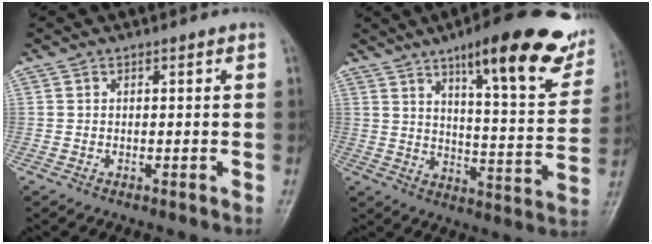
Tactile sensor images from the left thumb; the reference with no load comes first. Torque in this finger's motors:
{"motor_torque": [1.10, 1.08, 1.47, -1.30, 0.12]}